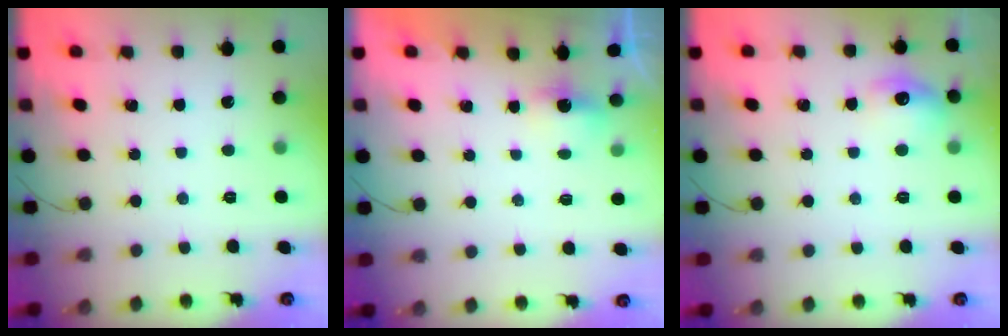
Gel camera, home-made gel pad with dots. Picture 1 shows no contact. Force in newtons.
{"total": 2.9, "press": 2.8, "slide": 0.8}
{"total": 8.8, "press": 8.7, "slide": 0.4}